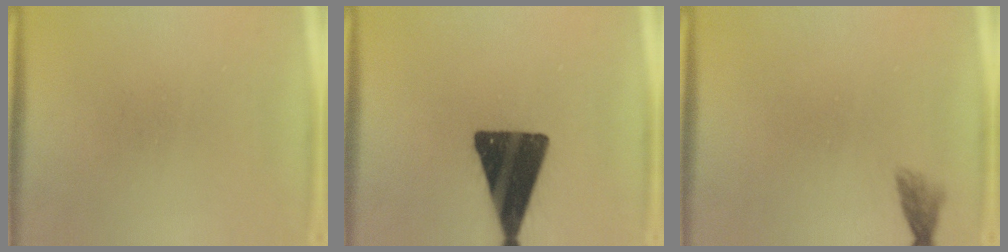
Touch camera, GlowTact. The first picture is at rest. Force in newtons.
{"total": 17.2}
{"total": 1.5}